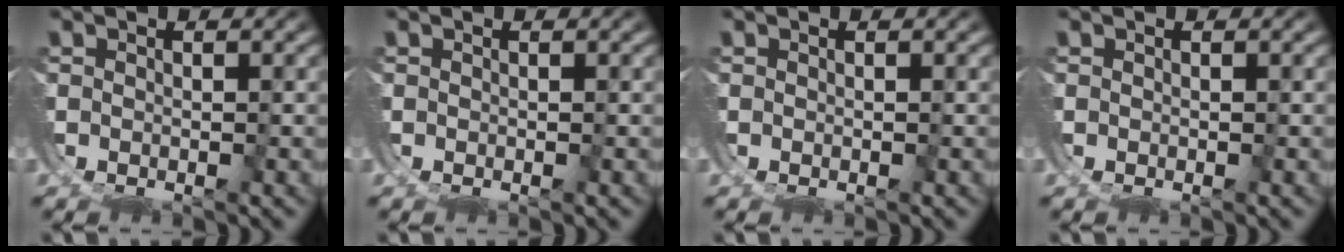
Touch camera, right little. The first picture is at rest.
{"total": 0.0}
{"total": 0.0}
{"total": 0.0}